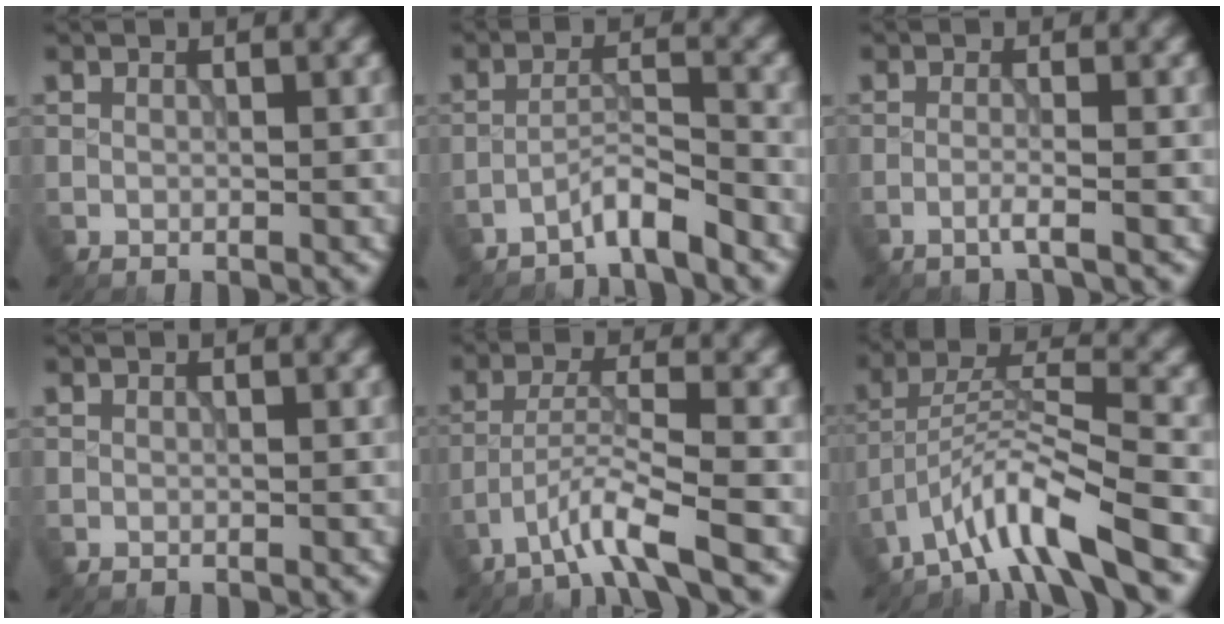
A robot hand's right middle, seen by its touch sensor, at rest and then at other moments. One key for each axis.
{"total": 3.1, "fx": -2.7, "fy": 0.1, "fz": 1.5, "tx": -0.022, "ty": 0.010, "tz": -0.056}
{"total": 1.5, "fx": -0.8, "fy": 0.2, "fz": 1.3, "tx": -0.015, "ty": 0.003, "tz": -0.028}
{"total": 0.0}
{"total": 4.3, "fx": -2.9, "fy": 0.1, "fz": 3.1, "tx": -0.057, "ty": 0.009, "tz": -0.067}
{"total": 7.6, "fx": -5.3, "fy": 1.1, "fz": 5.3, "tx": -0.090, "ty": 0.010, "tz": -0.102}